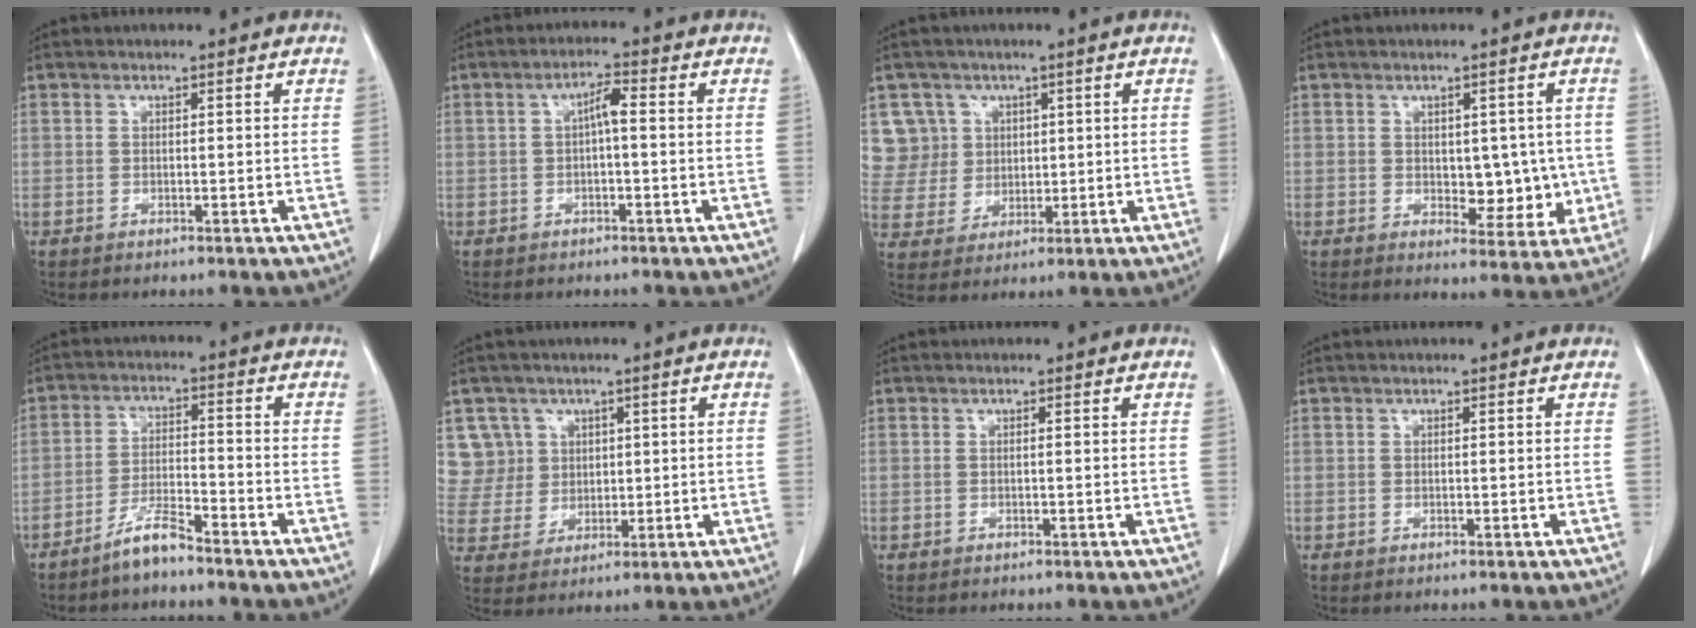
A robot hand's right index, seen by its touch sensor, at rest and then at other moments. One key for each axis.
{"total": 2.9, "fx": 0.0, "fy": 0.5, "fz": 2.8, "tx": -0.049, "ty": 0.009, "tz": 0.000}
{"total": 8.2, "fx": 3.3, "fy": 7.5, "fz": 0.0, "tx": 0.002, "ty": 0.027, "tz": 0.080}
{"total": 6.6, "fx": -0.1, "fy": 3.9, "fz": 5.3, "tx": -0.048, "ty": 0.003, "tz": 0.012}
{"total": 5.1, "fx": -4.4, "fy": 0.5, "fz": 2.5, "tx": -0.051, "ty": -0.004, "tz": -0.087}
{"total": 7.5, "fx": 3.2, "fy": 6.8, "fz": -0.2, "tx": 0.008, "ty": 0.023, "tz": 0.076}
{"total": 0.0}
{"total": 0.0}